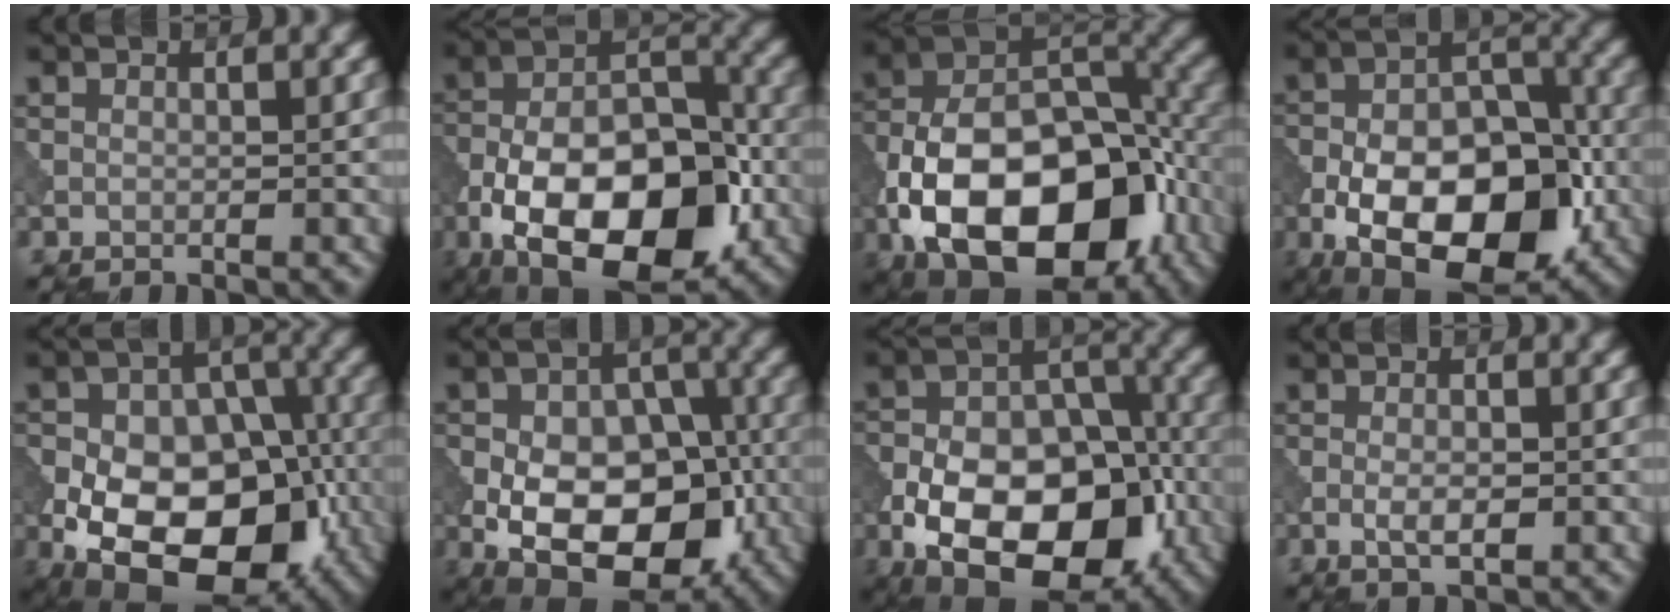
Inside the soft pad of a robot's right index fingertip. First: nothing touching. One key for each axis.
{"total": 16.5, "fx": -7.6, "fy": 8.6, "fz": 11.8, "tx": -0.184, "ty": -0.005, "tz": -0.133}
{"total": 18.1, "fx": -6.8, "fy": 11.0, "fz": 12.7, "tx": -0.216, "ty": -0.004, "tz": -0.114}
{"total": 15.0, "fx": -5.9, "fy": 8.2, "fz": 11.0, "tx": -0.154, "ty": -0.013, "tz": -0.097}
{"total": 16.9, "fx": -6.2, "fy": 10.6, "fz": 11.6, "tx": -0.150, "ty": -0.010, "tz": -0.088}
{"total": 14.0, "fx": -4.3, "fy": 8.5, "fz": 10.3, "tx": -0.149, "ty": -0.012, "tz": -0.060}
{"total": 14.9, "fx": -6.0, "fy": 8.8, "fz": 10.4, "tx": -0.149, "ty": -0.018, "tz": -0.099}
{"total": 2.2, "fx": -0.8, "fy": 0.8, "fz": 1.8, "tx": -0.029, "ty": -0.001, "tz": -0.011}